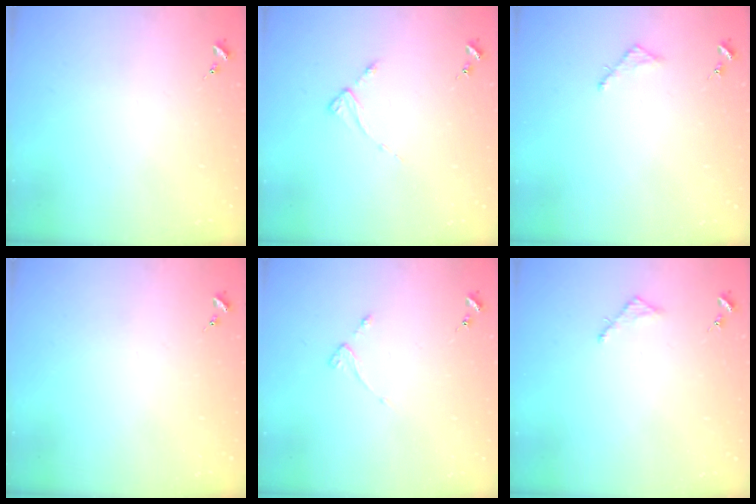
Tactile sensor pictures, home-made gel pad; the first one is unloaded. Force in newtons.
{"total": 2.6, "press": 2.6, "slide": 0.3}
{"total": 2.5, "press": 2.5, "slide": 0.2}
{"total": 0.0}
{"total": 2.7, "press": 2.6, "slide": 0.5}
{"total": 2.5, "press": 2.5, "slide": 0.2}